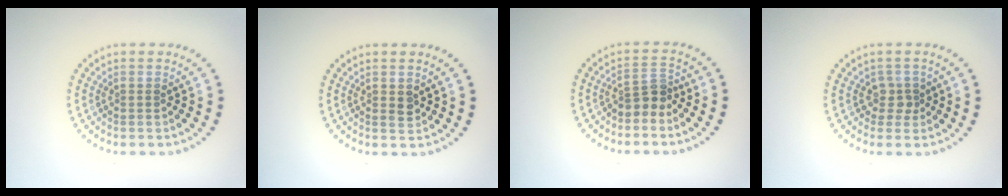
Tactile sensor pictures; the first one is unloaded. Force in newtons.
{"total": 1.1, "press": 1.1, "slide": 0.0}
{"total": 2.3, "press": 1.8, "slide": 1.5}
{"total": 1.5, "press": 1.2, "slide": 0.9}